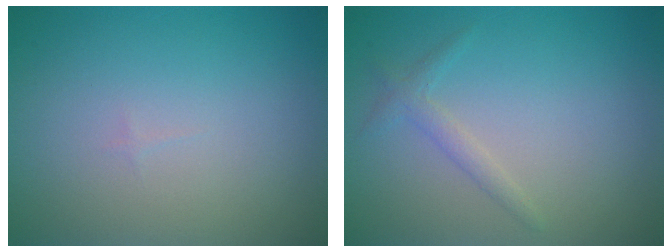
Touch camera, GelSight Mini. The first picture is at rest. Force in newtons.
{"total": 1.3, "press": 1.3, "slide": 0.0}